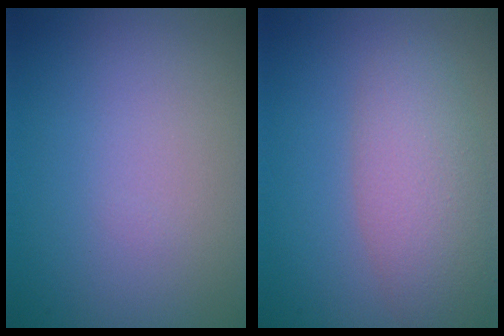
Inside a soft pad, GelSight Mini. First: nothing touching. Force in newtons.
{"total": 4.6, "press": 4.6, "slide": 0.2}